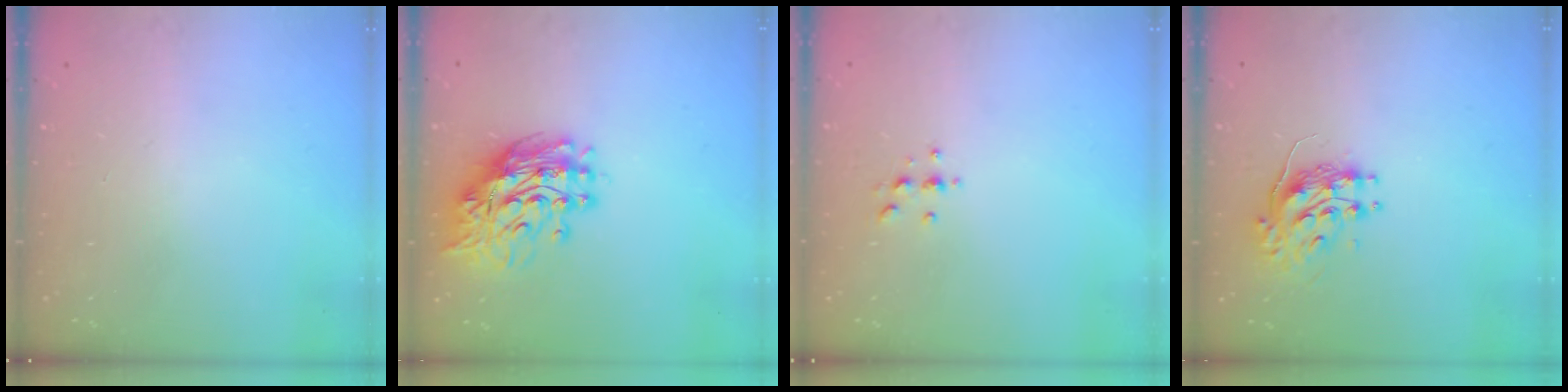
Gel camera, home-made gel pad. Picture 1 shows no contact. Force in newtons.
{"total": 14.5, "press": 14.4, "slide": 1.3}
{"total": 3.0, "press": 3.0, "slide": 0.4}
{"total": 9.0, "press": 9.0, "slide": 0.4}